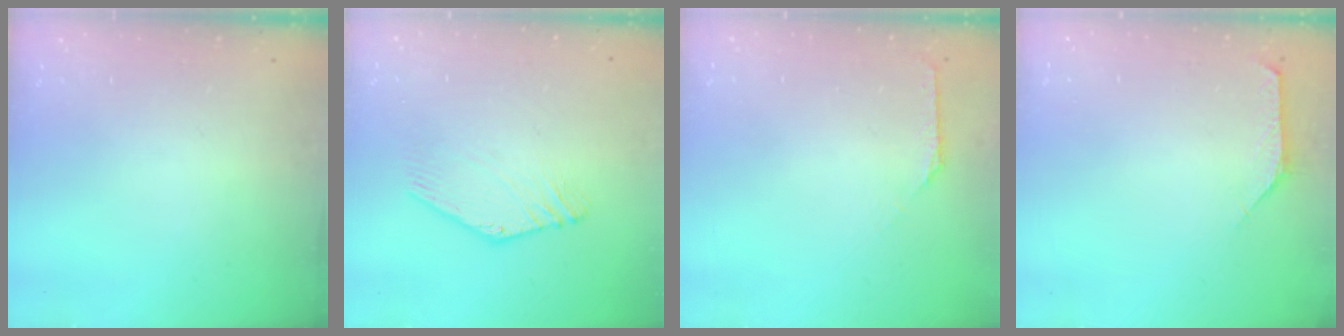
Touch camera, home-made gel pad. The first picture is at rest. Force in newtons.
{"total": 1.5, "press": 1.5, "slide": 0.2}
{"total": 1.7, "press": 1.6, "slide": 0.6}
{"total": 1.7, "press": 1.7, "slide": 0.4}